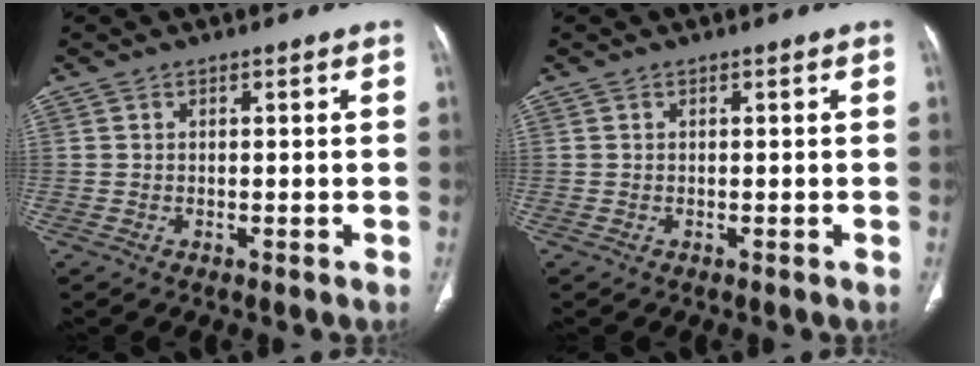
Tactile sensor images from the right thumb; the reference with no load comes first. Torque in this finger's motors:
{"motor_torque": [0.00, 0.00, 0.00, 0.00, 0.00]}